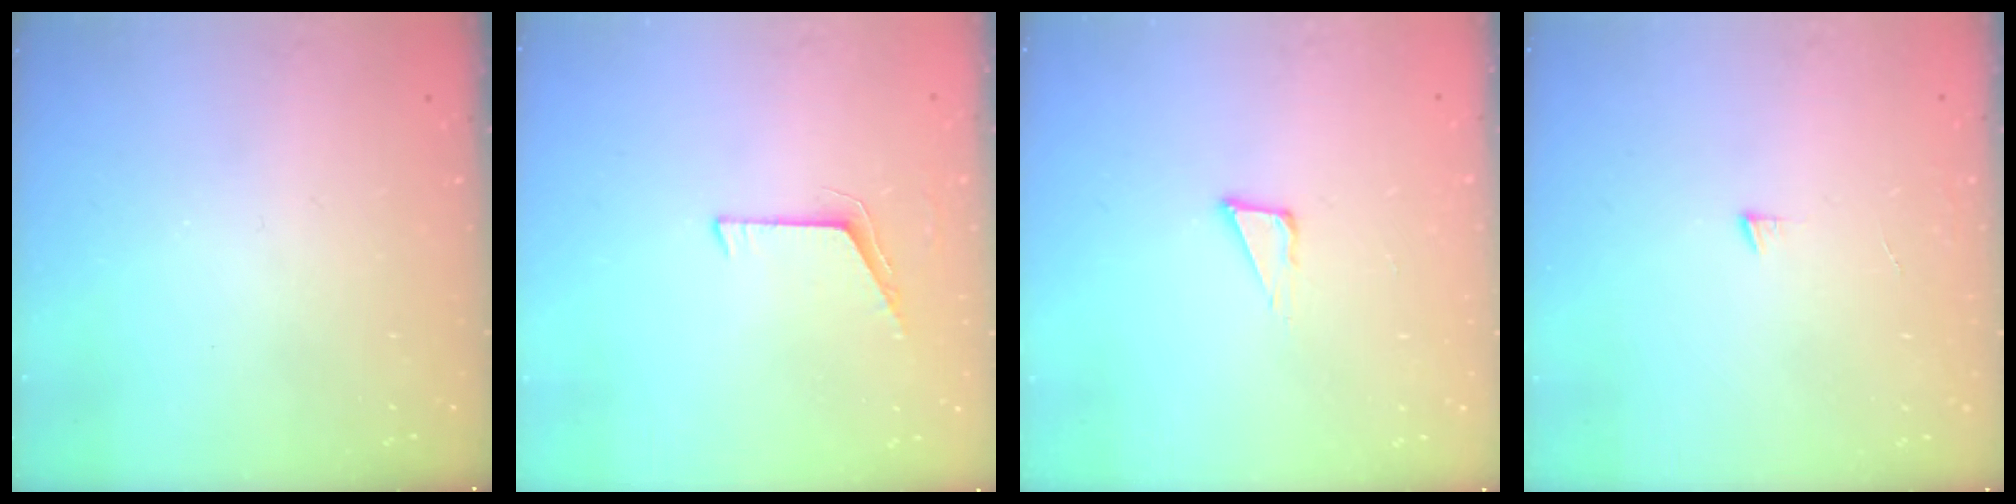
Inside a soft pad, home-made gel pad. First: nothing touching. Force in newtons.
{"total": 6.1, "press": 6.0, "slide": 0.6}
{"total": 3.8, "press": 3.7, "slide": 0.9}
{"total": 4.1, "press": 4.1, "slide": 0.4}